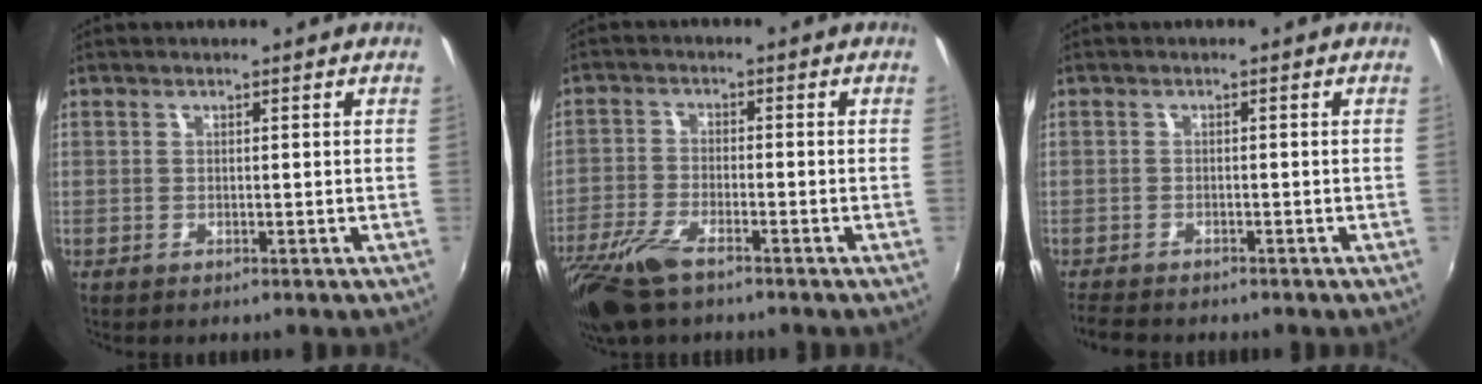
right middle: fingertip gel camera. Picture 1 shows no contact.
{"total": 10.1, "force": [-7.2, 3.1, 6.3], "torque": [-0.155, -0.030, -0.144]}
{"total": 4.5, "force": [-4.1, 0.9, 1.5], "torque": [-0.046, -0.020, -0.073]}